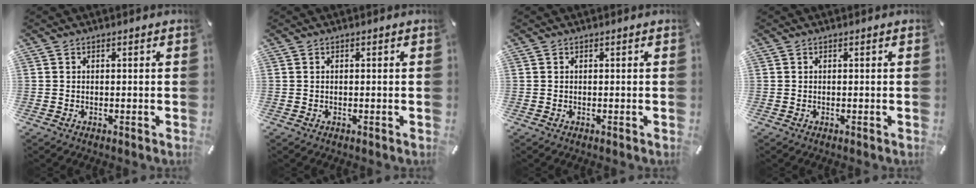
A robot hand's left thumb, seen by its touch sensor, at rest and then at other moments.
{"total": 0.0}
{"total": 0.0}
{"total": 0.0}